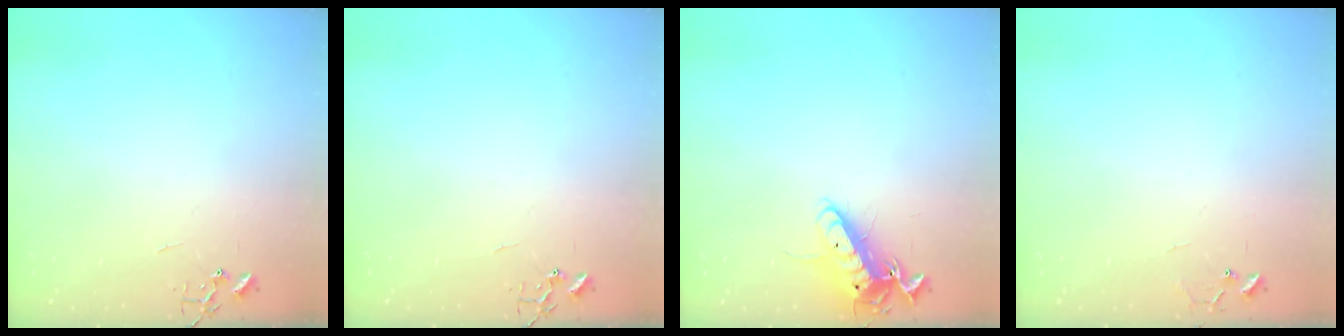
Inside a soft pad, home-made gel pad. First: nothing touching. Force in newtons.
{"total": 0.0}
{"total": 12.5, "press": 12.5, "slide": 1.1}
{"total": 6.6, "press": 6.6, "slide": 0.5}